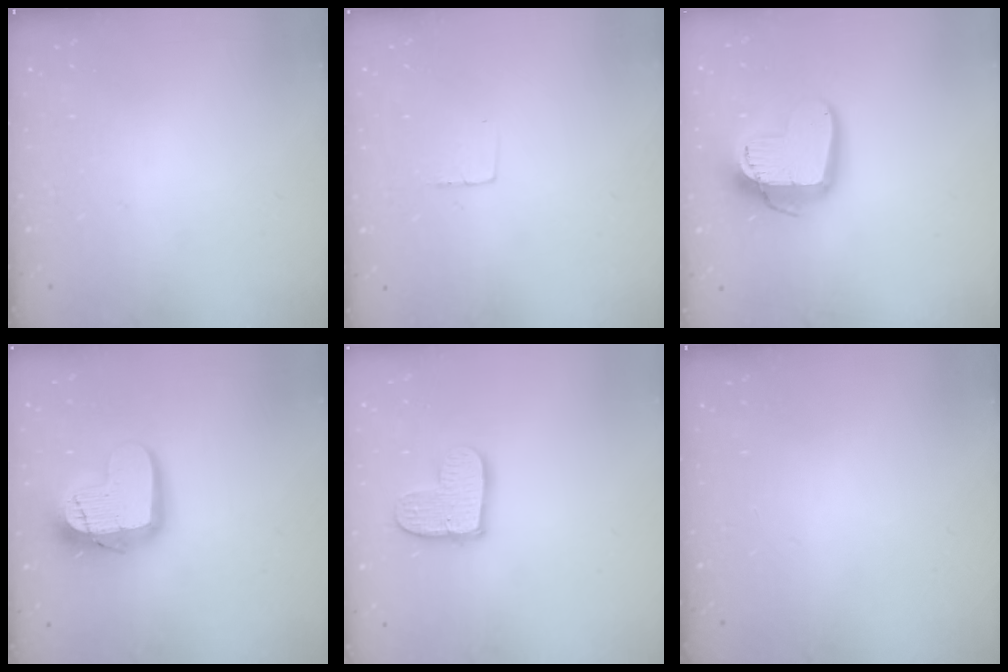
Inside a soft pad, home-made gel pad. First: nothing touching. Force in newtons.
{"total": 3.0, "press": 3.0, "slide": 0.2}
{"total": 15.8, "press": 15.8, "slide": 1.3}
{"total": 15.1, "press": 15.1, "slide": 1.3}
{"total": 12.1, "press": 12.0, "slide": 0.9}
{"total": 0.0}